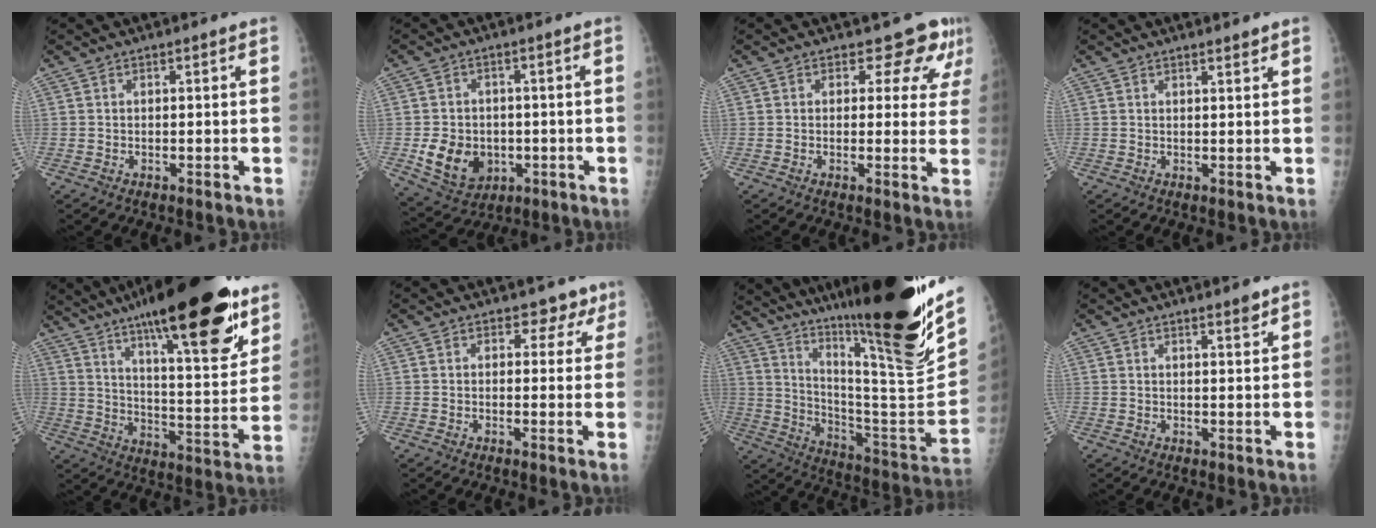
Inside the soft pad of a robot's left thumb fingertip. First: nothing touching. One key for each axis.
{"total": 10.1, "fx": -2.1, "fy": 8.1, "fz": 5.5, "tx": -0.069, "ty": 0.004, "tz": -0.019}
{"total": 6.3, "fx": 4.6, "fy": 3.7, "fz": 2.2, "tx": 0.007, "ty": -0.025, "tz": 0.040}
{"total": 1.3, "fx": 1.1, "fy": 0.1, "fz": 0.6, "tx": -0.005, "ty": -0.009, "tz": 0.018}
{"total": 28.9, "fx": 18.6, "fy": 7.3, "fz": 20.9, "tx": -0.290, "ty": -0.061, "tz": 0.290}
{"total": 3.9, "fx": 2.6, "fy": 2.8, "fz": 0.7, "tx": 0.020, "ty": -0.012, "tz": 0.021}
{"total": 33.4, "fx": 22.8, "fy": 3.9, "fz": 24.0, "tx": -0.349, "ty": -0.110, "tz": 0.353}
{"total": 2.3, "fx": 1.9, "fy": 0.3, "fz": 1.3, "tx": -0.015, "ty": -0.015, "tz": 0.029}